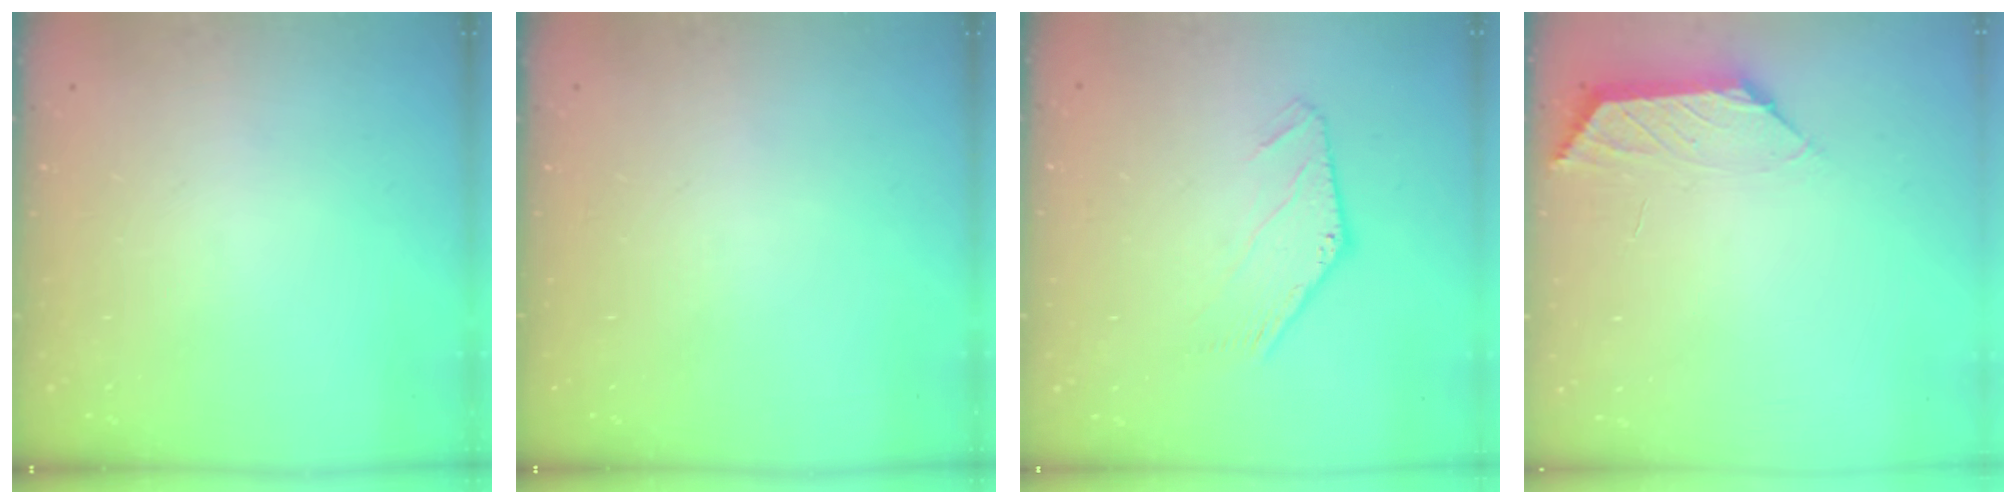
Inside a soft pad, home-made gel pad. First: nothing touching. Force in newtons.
{"total": 0.0}
{"total": 1.1, "press": 1.1, "slide": 0.0}
{"total": 1.3, "press": 1.2, "slide": 0.4}